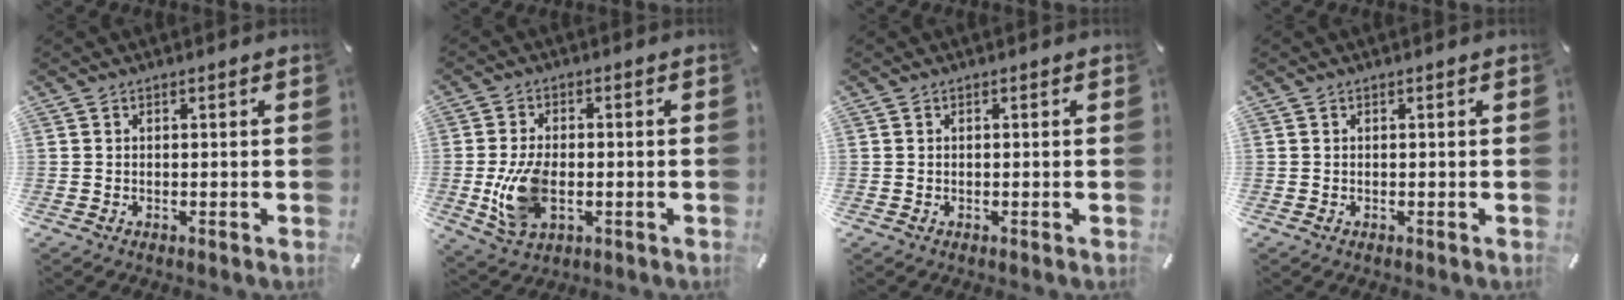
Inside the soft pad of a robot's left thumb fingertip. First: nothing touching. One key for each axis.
{"total": 10.7, "fx": -1.9, "fy": 6.3, "fz": 8.4, "tx": -0.179, "ty": -0.009, "tz": -0.033}
{"total": 0.0}
{"total": 0.0}